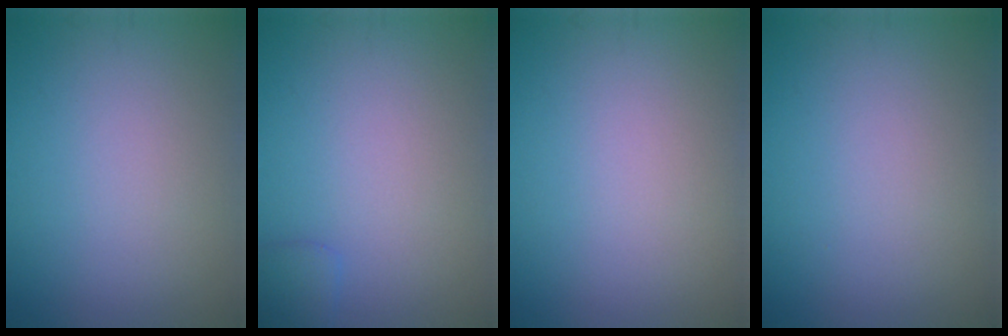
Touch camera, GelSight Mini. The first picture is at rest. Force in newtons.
{"total": 1.3, "press": 1.3, "slide": 0.1}
{"total": 0.0}
{"total": 0.0}